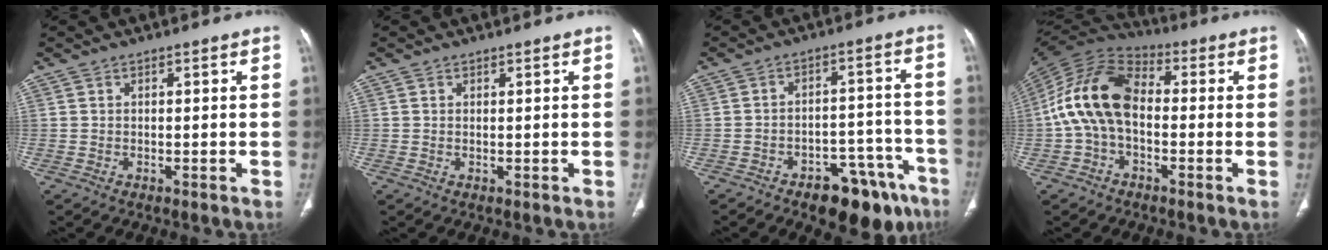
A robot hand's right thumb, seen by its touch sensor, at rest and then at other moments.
{"total": 0.0}
{"total": 14.1, "force": [-9.3, 6.6, 8.2], "torque": [-0.069, 0.076, -0.126]}
{"total": 14.2, "force": [-0.8, 8.9, 11.1], "torque": [-0.209, 0.035, -0.027]}